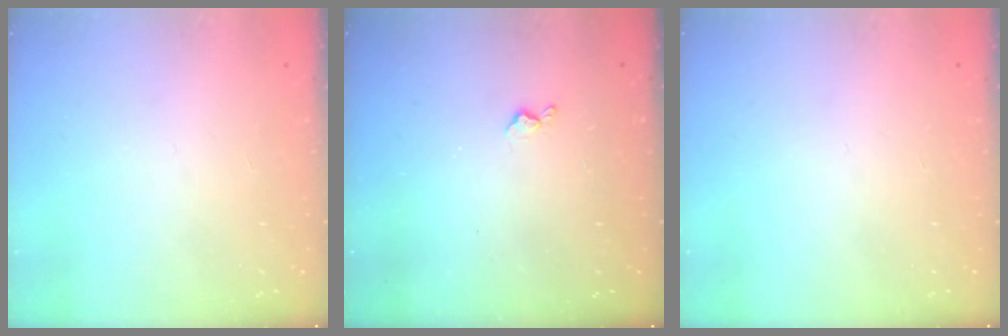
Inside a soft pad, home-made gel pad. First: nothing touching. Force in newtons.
{"total": 3.6, "press": 3.5, "slide": 0.6}
{"total": 0.0}